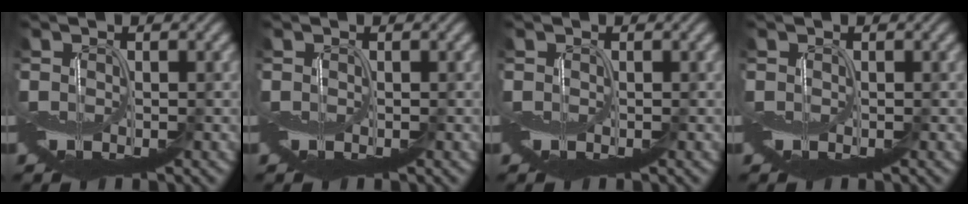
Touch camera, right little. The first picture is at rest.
{"total": 0.0}
{"total": 0.0}
{"total": 0.0}